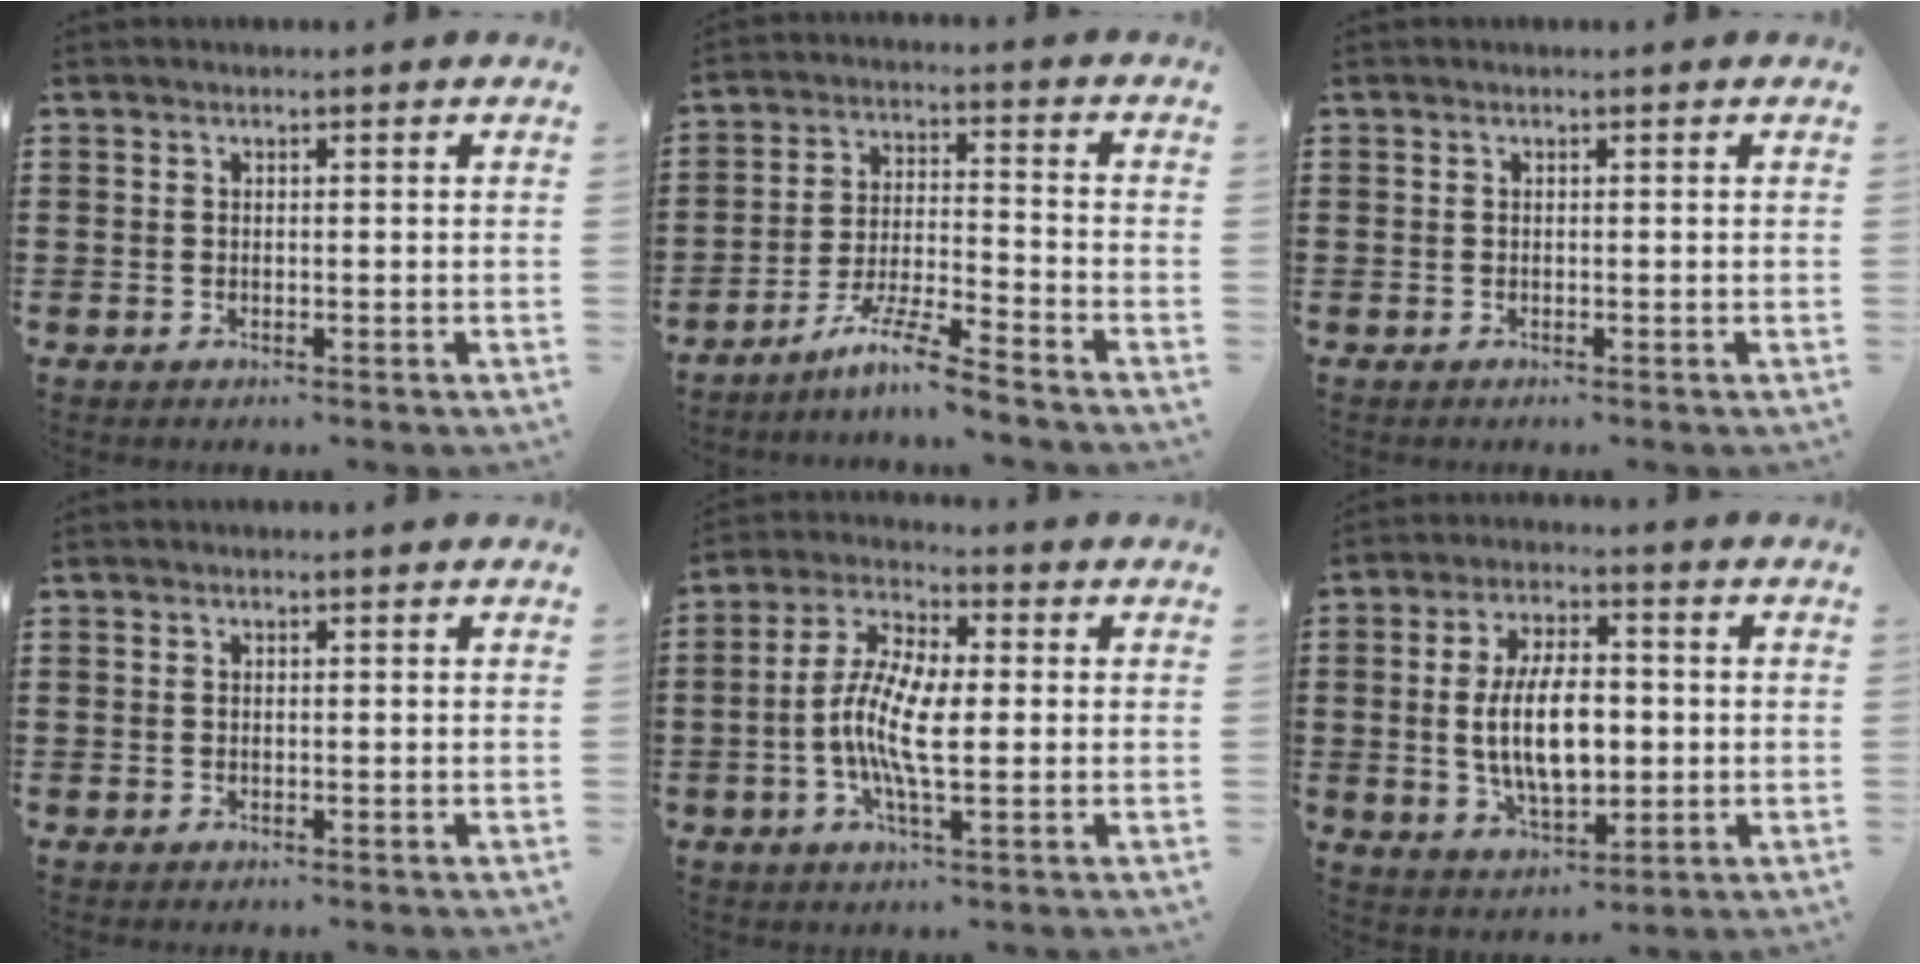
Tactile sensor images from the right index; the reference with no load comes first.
{"total": 5.1, "force": [-4.5, -0.4, 2.5], "torque": [-0.063, -0.012, -0.090]}
{"total": 0.0}
{"total": 0.0}
{"total": 9.2, "force": [-0.6, 3.0, 8.7], "torque": [-0.188, -0.005, -0.017]}
{"total": 10.5, "force": [-0.1, 5.3, 9.0], "torque": [-0.173, 0.003, -0.010]}